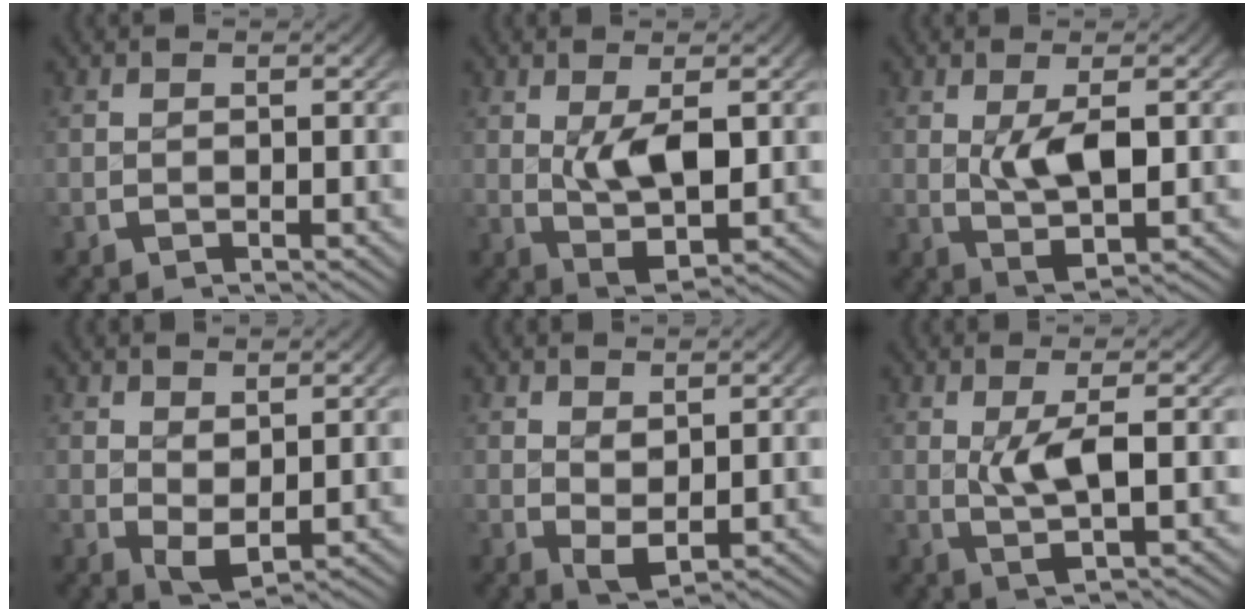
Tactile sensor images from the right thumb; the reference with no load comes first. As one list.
[{"total": 5.3, "force": [0.4, 2.8, 4.5], "torque": [-0.085, -0.018, 0.014]}, {"total": 4.9, "force": [0.3, 2.3, 4.2], "torque": [-0.080, -0.014, 0.010]}, {"total": 2.8, "force": [0.5, 2.1, 1.8], "torque": [-0.037, -0.018, 0.021]}, {"total": 2.5, "force": [0.7, 1.8, 1.6], "torque": [-0.031, -0.015, 0.022]}, {"total": 4.0, "force": [0.5, 1.3, 3.8], "torque": [-0.072, -0.009, 0.013]}]